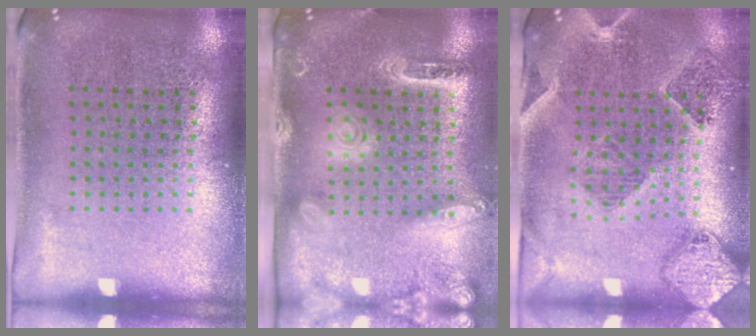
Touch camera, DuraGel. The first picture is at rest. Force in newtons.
{"total": 2.5, "press": 2.0, "slide": 1.5}
{"total": 1.5, "press": 1.5, "slide": 0.2}